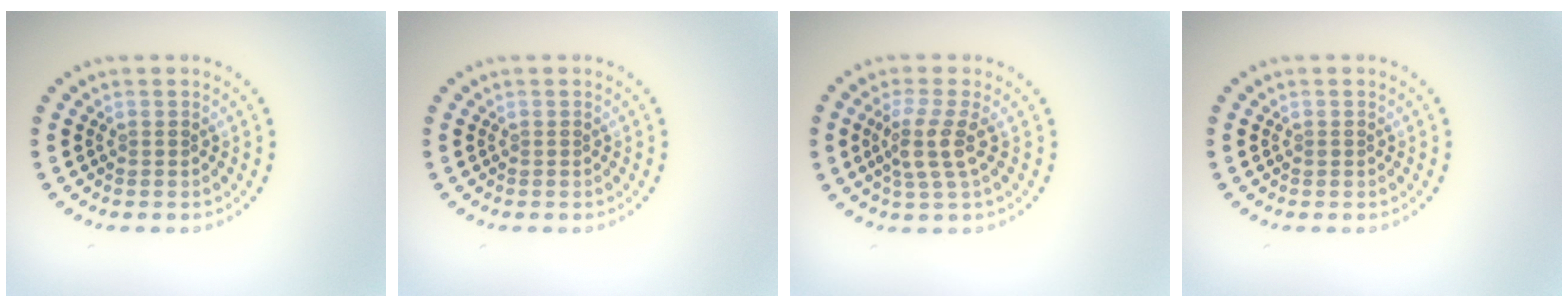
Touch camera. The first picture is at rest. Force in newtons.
{"total": 0.0}
{"total": 2.9, "press": 2.3, "slide": 1.8}
{"total": 0.0}